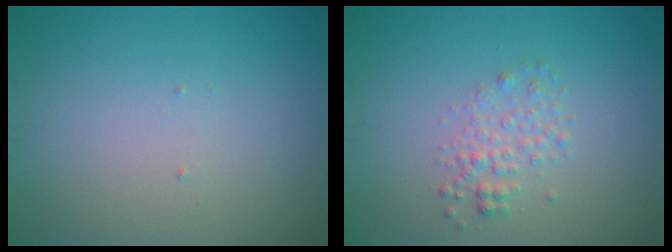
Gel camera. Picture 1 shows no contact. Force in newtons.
{"total": 1.9, "press": 1.9, "slide": 0.1}